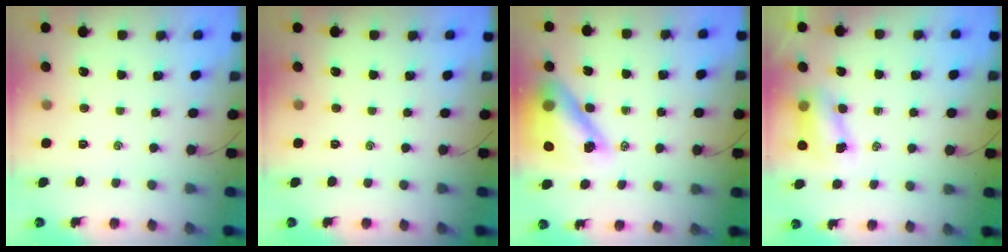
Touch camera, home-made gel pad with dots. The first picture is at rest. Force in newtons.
{"total": 0.0}
{"total": 16.7, "press": 16.0, "slide": 4.8}
{"total": 7.2, "press": 7.1, "slide": 1.1}